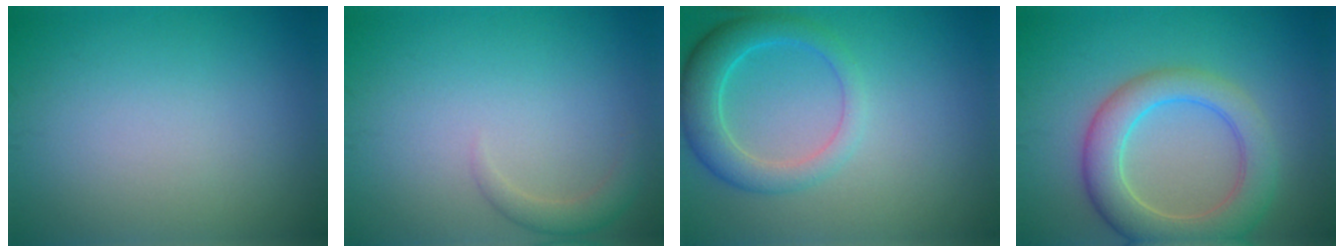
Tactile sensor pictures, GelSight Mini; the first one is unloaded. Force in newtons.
{"total": 1.7, "press": 1.7, "slide": 0.1}
{"total": 4.4, "press": 4.4, "slide": 0.3}
{"total": 6.3, "press": 6.3, "slide": 0.5}